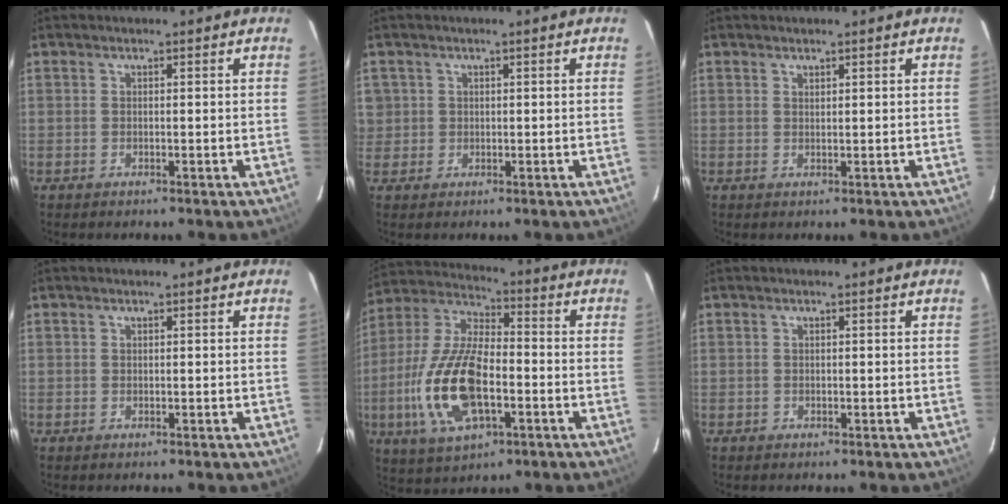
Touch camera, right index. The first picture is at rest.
{"total": 2.7, "force": [0.5, 2.7, 0.0], "torque": [0.013, 0.013, 0.008]}
{"total": 0.7, "force": [0.6, 0.2, 0.2], "torque": [-0.003, 0.001, 0.012]}
{"total": 0.0}
{"total": 18.5, "force": [-5.0, 8.2, 15.8], "torque": [-0.341, -0.008, -0.091]}
{"total": 0.8, "force": [-0.2, 0.7, -0.1], "torque": [0.003, 0.002, -0.002]}